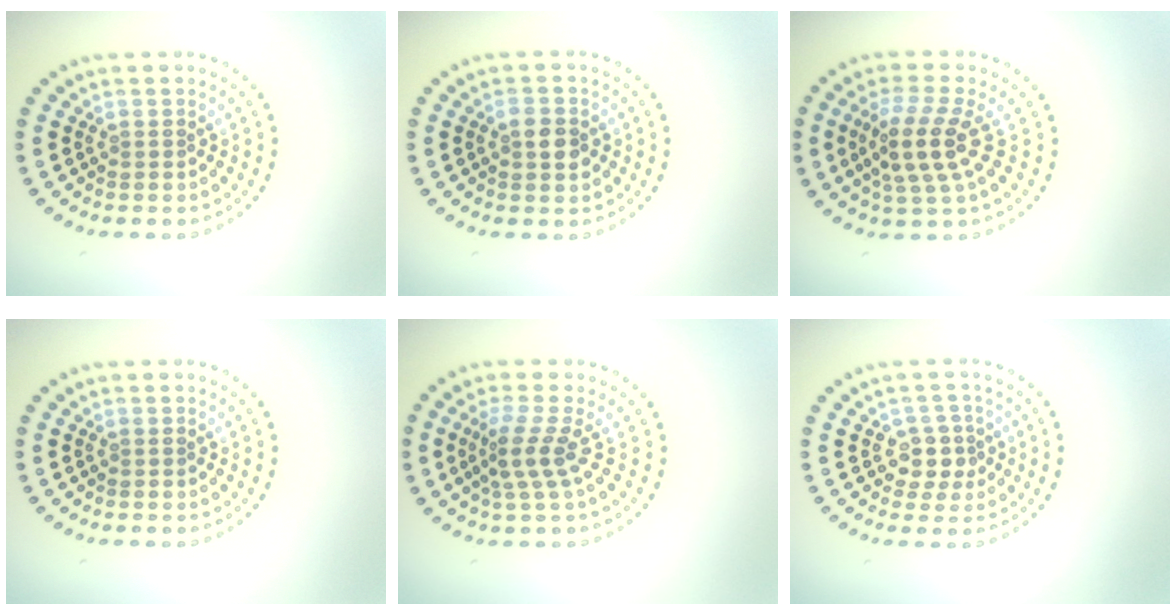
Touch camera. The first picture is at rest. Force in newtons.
{"total": 2.6, "press": 2.6, "slide": 0.1}
{"total": 4.0, "press": 3.4, "slide": 2.1}
{"total": 0.0}
{"total": 2.8, "press": 1.9, "slide": 2.0}
{"total": 2.5, "press": 2.1, "slide": 1.2}